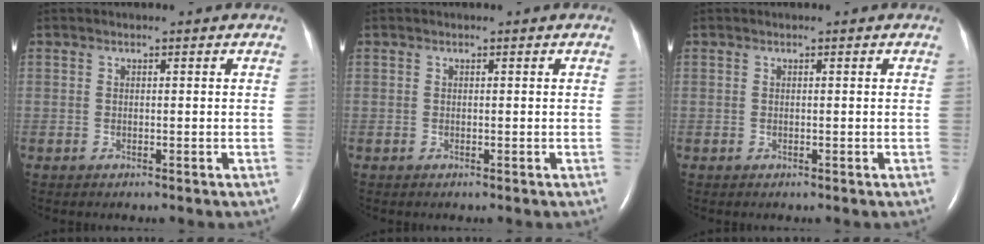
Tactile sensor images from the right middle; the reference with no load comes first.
{"total": 0.0}
{"total": 0.0}